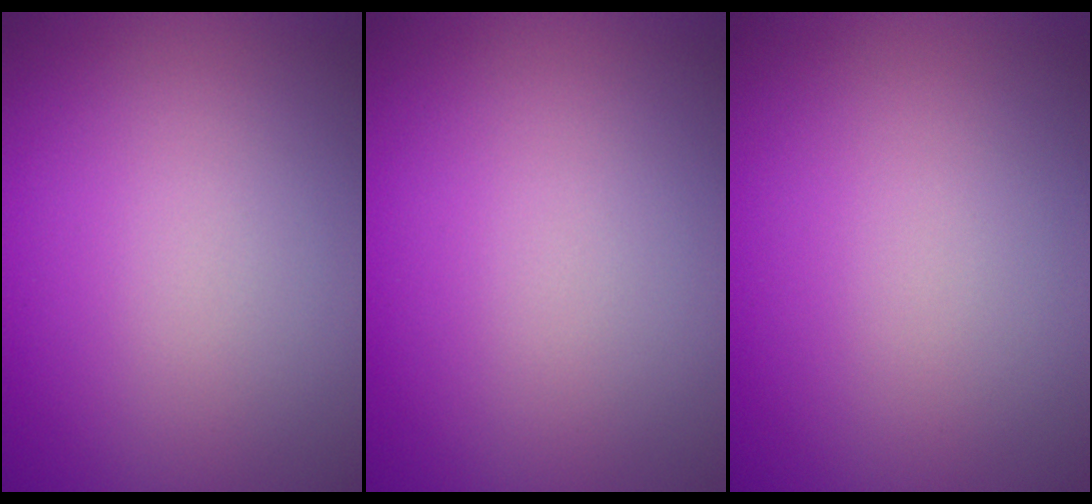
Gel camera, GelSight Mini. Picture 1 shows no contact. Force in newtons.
{"total": 0.0}
{"total": 0.0}